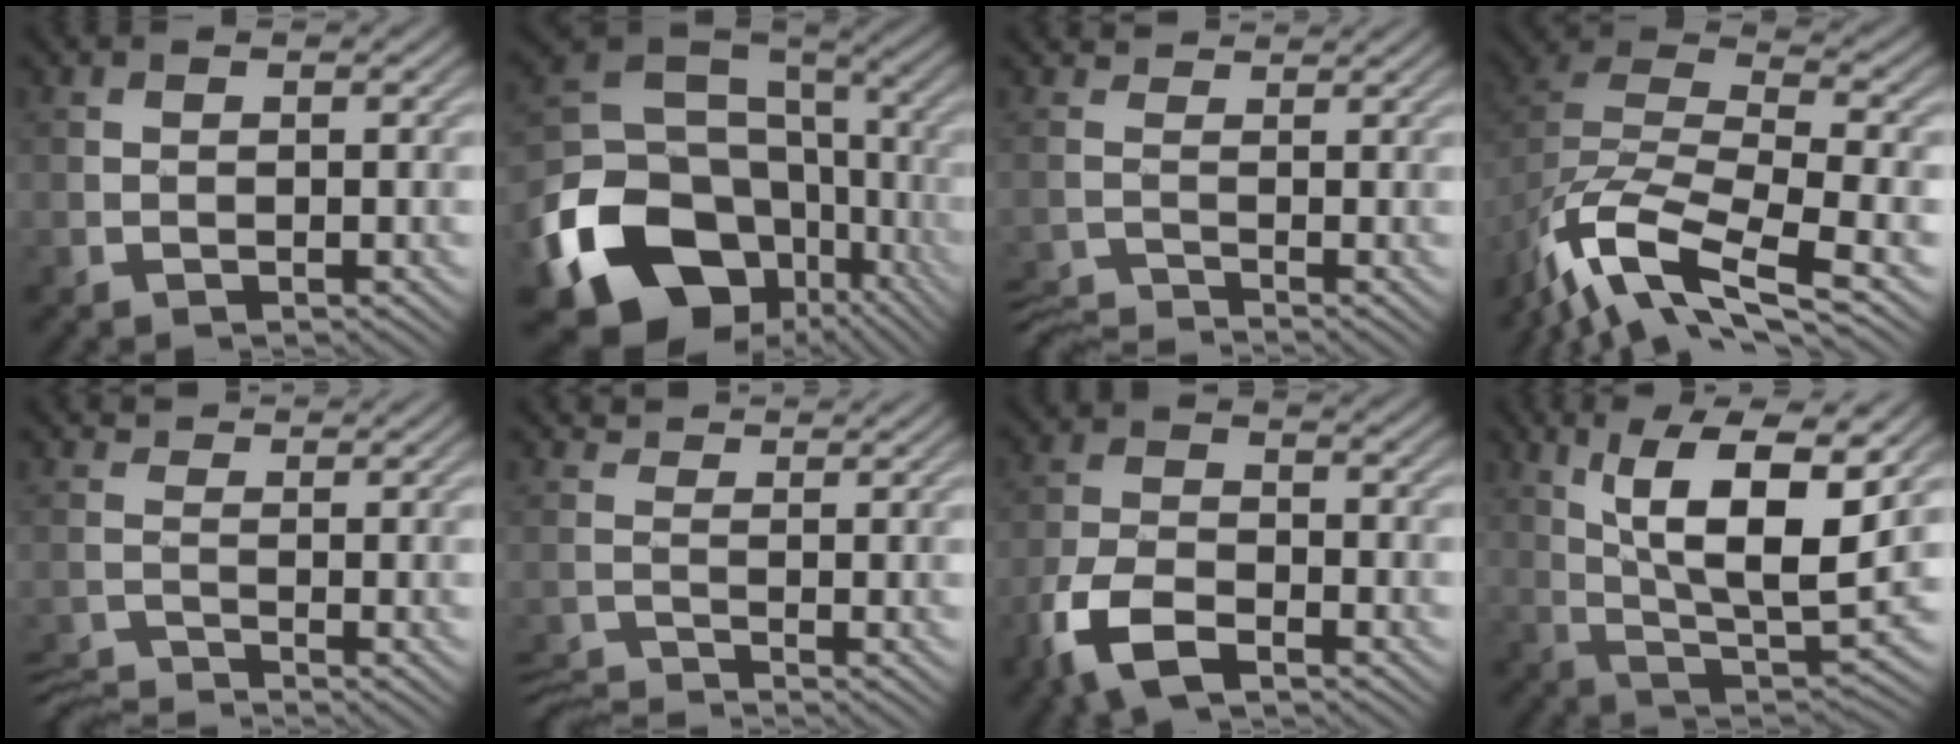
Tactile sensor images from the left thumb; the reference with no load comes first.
{"total": 19.7, "force": [-7.6, 15.1, 10.1], "torque": [-0.241, -0.047, -0.117]}
{"total": 2.8, "force": [-2.5, 1.0, 1.0], "torque": [-0.031, -0.016, -0.059]}
{"total": 12.8, "force": [-8.5, 4.8, 8.3], "torque": [-0.184, -0.014, -0.152]}
{"total": 2.3, "force": [-1.8, 1.1, 1.0], "torque": [-0.033, -0.017, -0.048]}
{"total": 1.7, "force": [-0.9, 1.1, 0.9], "torque": [-0.033, -0.018, -0.029]}
{"total": 7.2, "force": [-4.3, 3.2, 4.8], "torque": [-0.109, -0.009, -0.094]}
{"total": 13.0, "force": [5.7, 3.9, 11.0], "torque": [-0.212, -0.003, 0.105]}